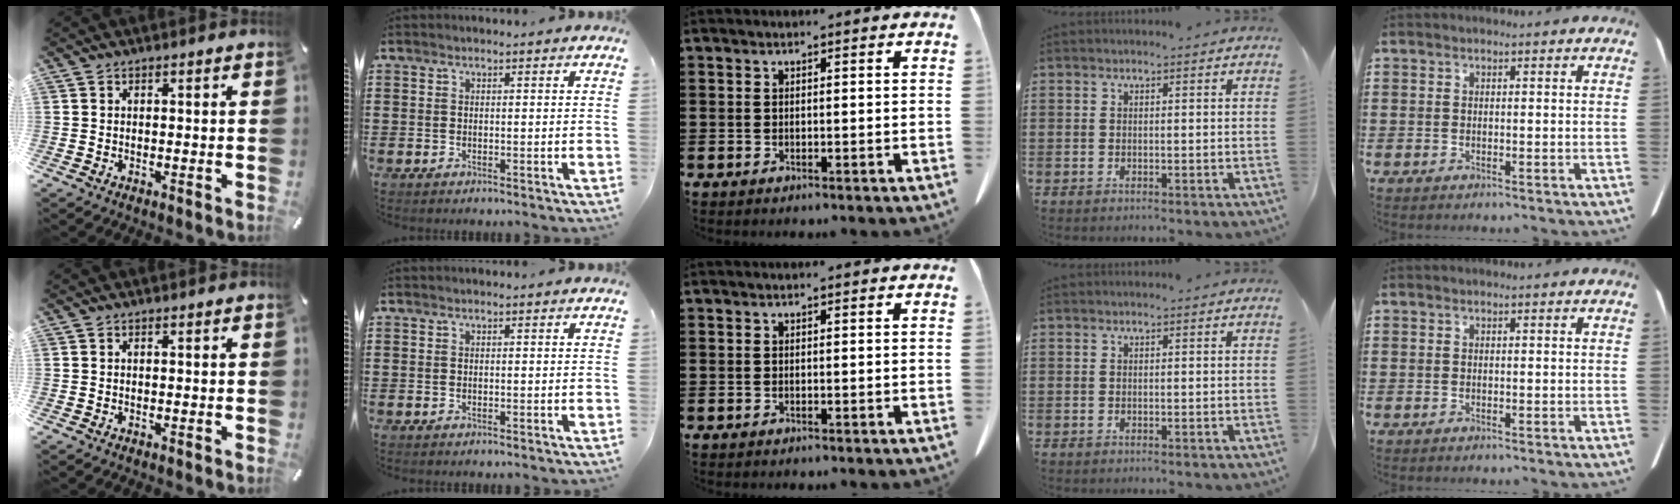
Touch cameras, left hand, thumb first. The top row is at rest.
{}